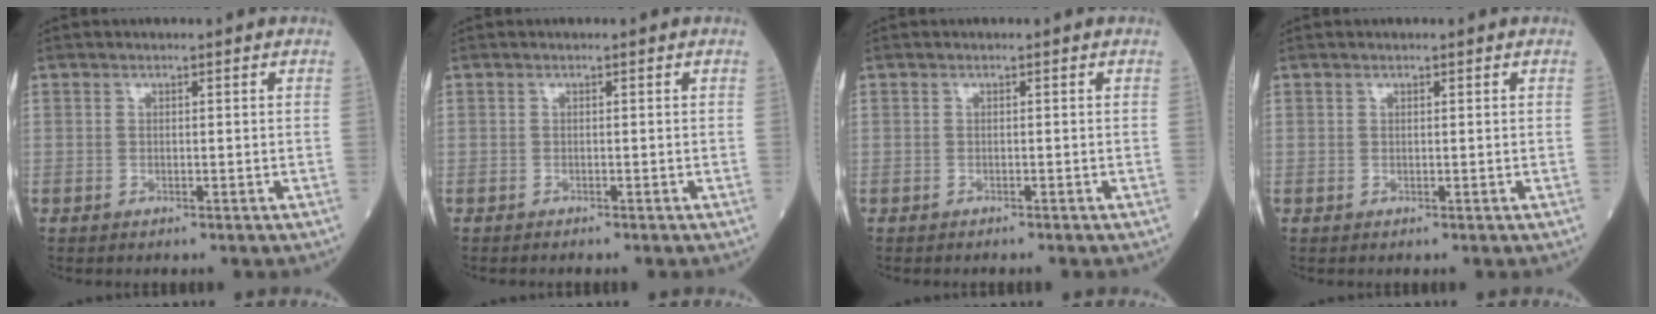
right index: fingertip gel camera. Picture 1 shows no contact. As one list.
[{"total": 0.7, "force": [-0.6, 0.0, 0.3], "torque": [-0.003, -0.001, -0.011]}, {"total": 0.6, "force": [-0.5, 0.0, 0.3], "torque": [-0.005, -0.001, -0.009]}, {"total": 0.0}]